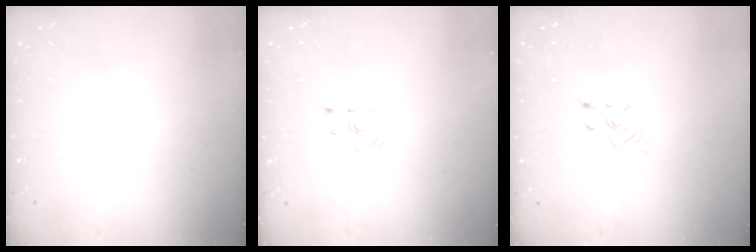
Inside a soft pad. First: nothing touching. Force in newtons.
{"total": 2.5, "press": 2.5, "slide": 0.3}
{"total": 3.0, "press": 2.8, "slide": 0.9}